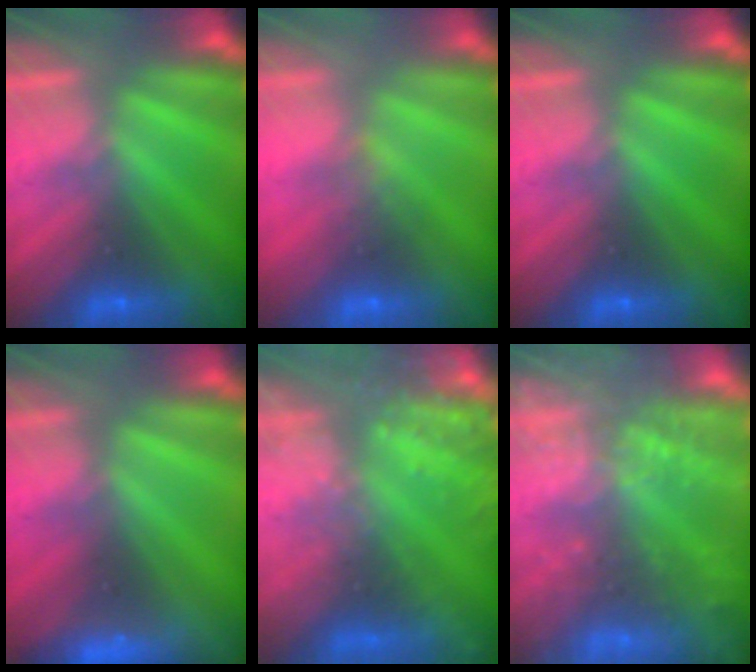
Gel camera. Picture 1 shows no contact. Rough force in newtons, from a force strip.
{"total": 5.0}
{"total": 0.0}
{"total": 3.3}
{"total": 7.0}
{"total": 7.0}